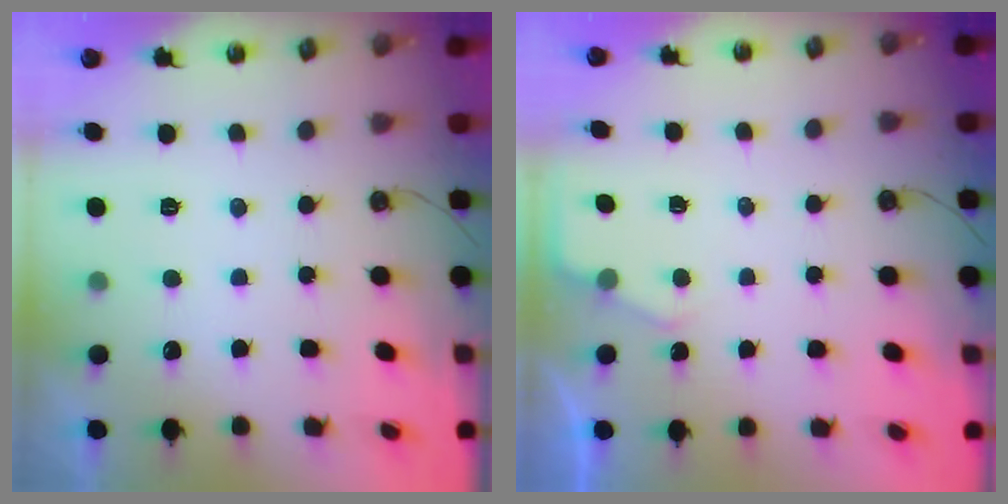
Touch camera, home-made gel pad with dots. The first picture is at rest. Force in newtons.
{"total": 2.8, "press": 2.7, "slide": 0.4}